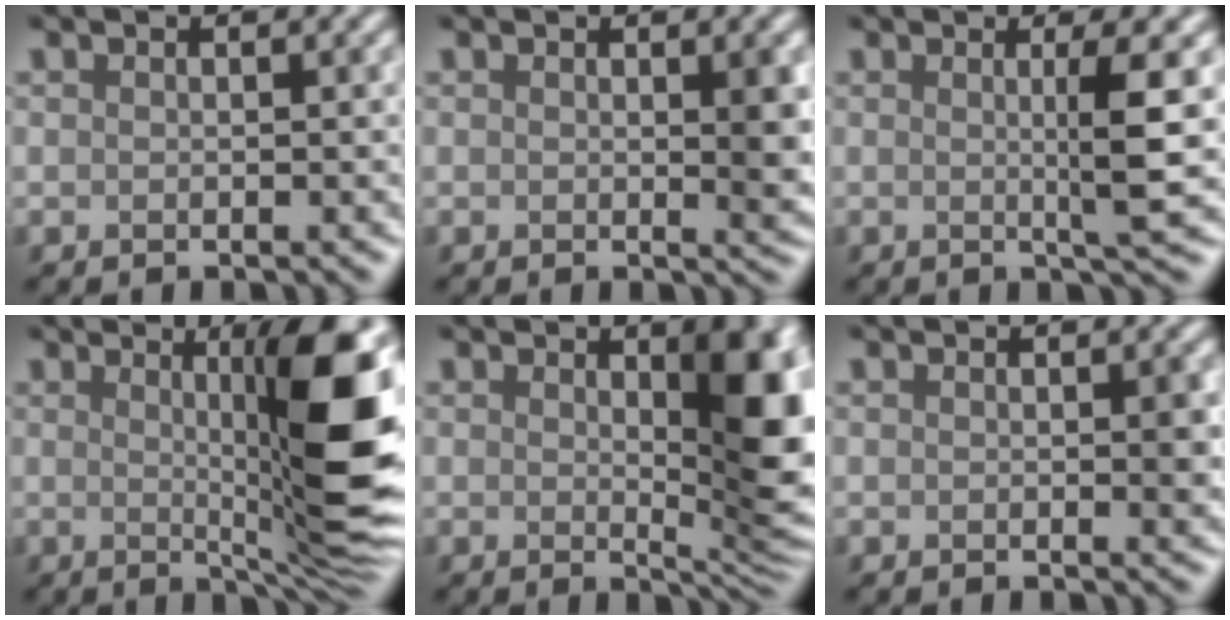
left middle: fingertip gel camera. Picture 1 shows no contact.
{"total": 2.1, "force": [0.3, 0.4, 2.0], "torque": [-0.023, -0.005, 0.004]}
{"total": 3.8, "force": [0.3, 0.3, 3.8], "torque": [-0.061, -0.003, 0.002]}
{"total": 10.8, "force": [1.1, 1.6, 10.7], "torque": [-0.128, -0.005, 0.021]}
{"total": 6.7, "force": [1.5, 2.0, 6.2], "torque": [-0.068, -0.008, 0.027]}
{"total": 1.1, "force": [0.1, 0.3, 1.1], "torque": [-0.012, -0.003, 0.001]}